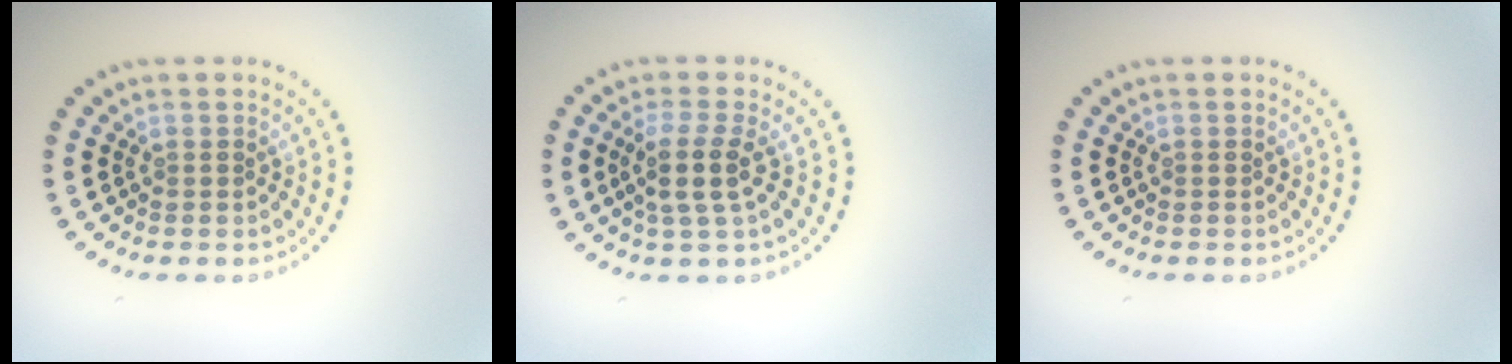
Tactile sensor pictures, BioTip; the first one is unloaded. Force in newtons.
{"total": 2.9, "press": 2.3, "slide": 1.6}
{"total": 0.0}